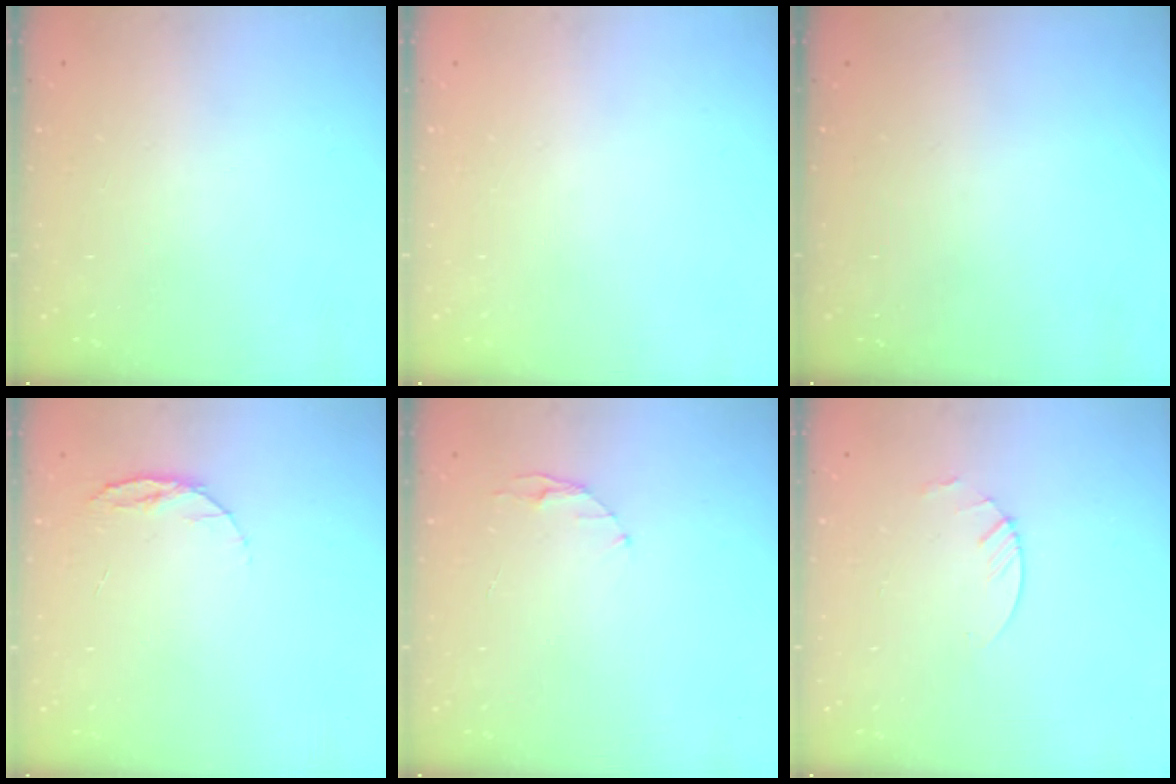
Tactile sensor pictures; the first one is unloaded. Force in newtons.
{"total": 0.0}
{"total": 0.0}
{"total": 5.4, "press": 5.3, "slide": 0.6}
{"total": 3.9, "press": 3.9, "slide": 0.5}
{"total": 3.0, "press": 3.0, "slide": 0.3}